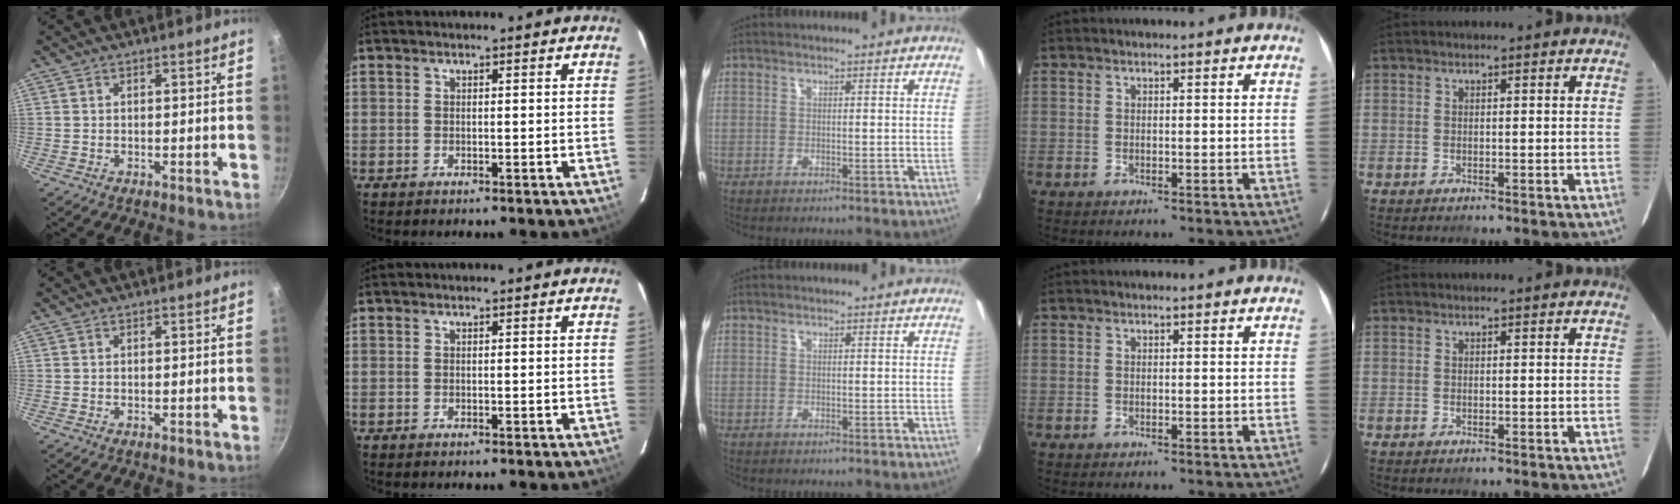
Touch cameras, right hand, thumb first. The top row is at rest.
{}